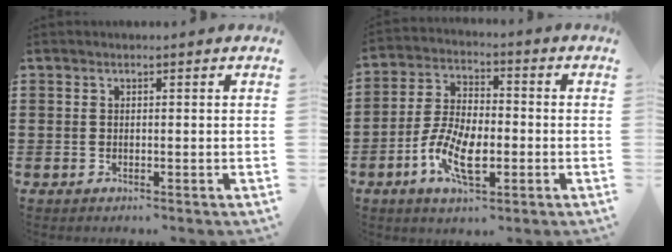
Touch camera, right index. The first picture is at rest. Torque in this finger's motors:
{"motor_torque": [2.14, 0.00, 0.37, 0.21]}